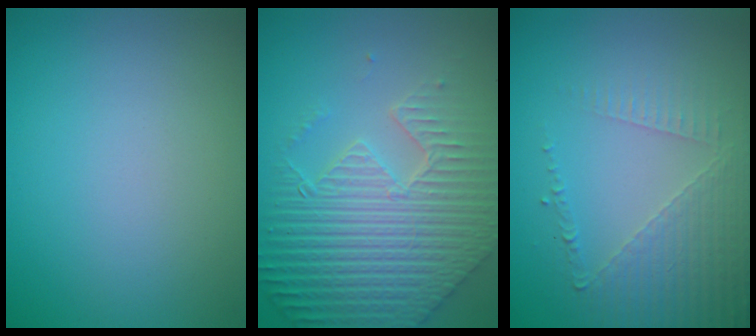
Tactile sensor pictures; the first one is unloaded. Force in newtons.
{"total": 8.7, "press": 6.3, "slide": 6.0}
{"total": 5.2, "press": 3.1, "slide": 4.2}